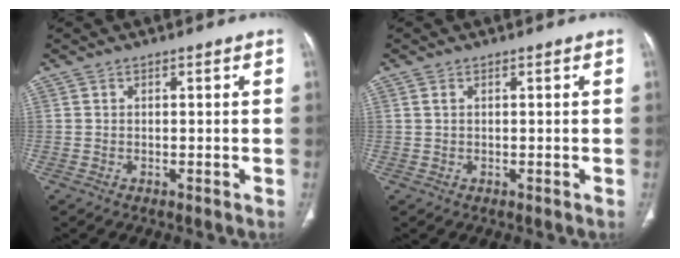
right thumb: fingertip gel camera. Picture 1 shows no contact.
{"total": 0.9, "force": [0.4, 0.4, 0.7], "torque": [-0.018, 0.008, 0.013]}